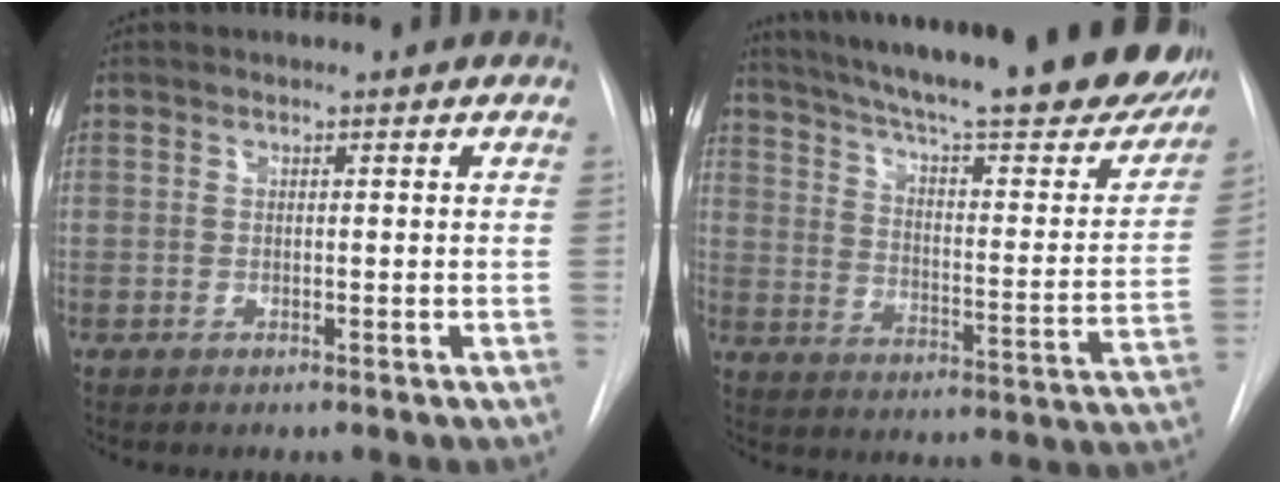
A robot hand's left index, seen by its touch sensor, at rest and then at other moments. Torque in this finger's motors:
{"motor_torque": [0.70, -0.54, 0.47, 0.15]}